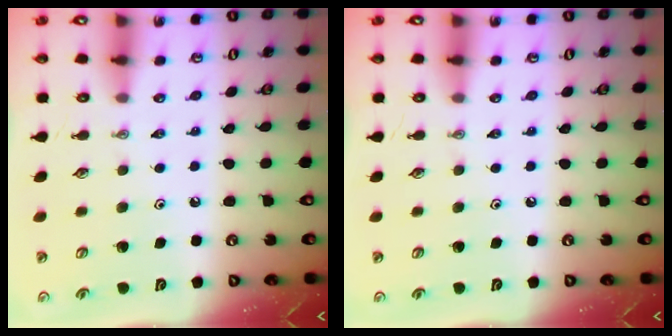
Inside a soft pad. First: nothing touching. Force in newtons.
{"total": 0.0}